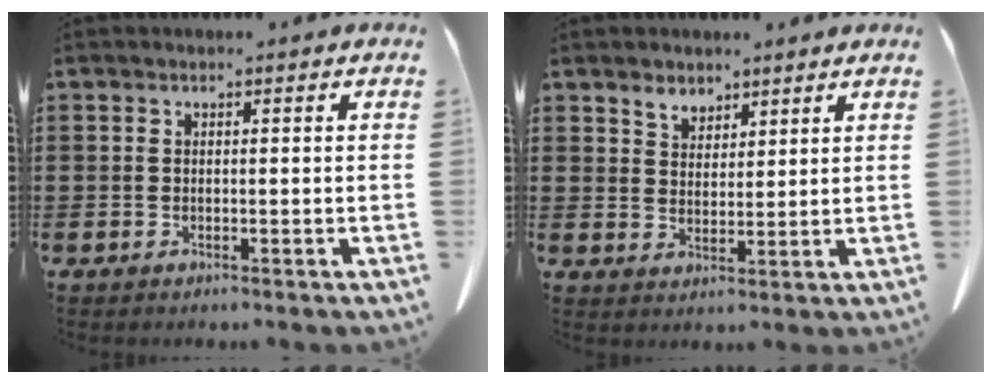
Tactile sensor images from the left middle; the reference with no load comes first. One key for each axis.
{"total": 3.3, "fx": 2.8, "fy": 1.7, "fz": 0.3, "tx": -0.015, "ty": 0.002, "tz": 0.054}